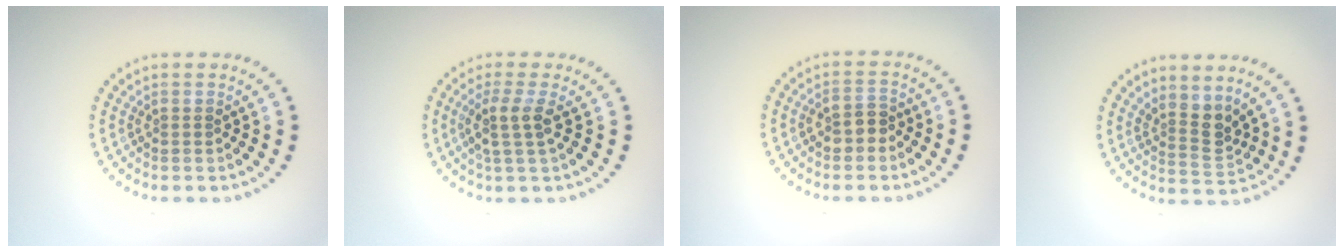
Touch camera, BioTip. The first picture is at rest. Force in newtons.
{"total": 2.6, "press": 2.1, "slide": 1.6}
{"total": 2.1, "press": 2.0, "slide": 0.5}
{"total": 2.7, "press": 2.0, "slide": 1.8}